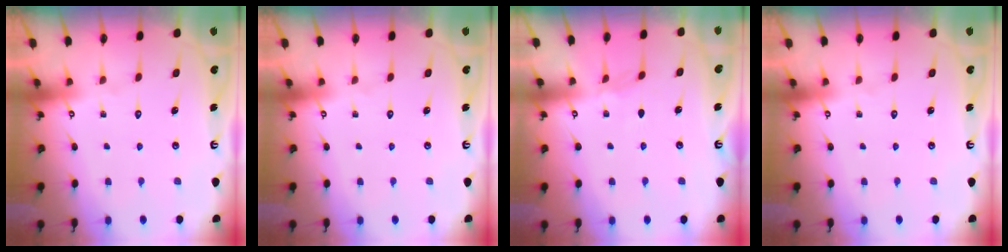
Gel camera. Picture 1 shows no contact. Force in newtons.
{"total": 0.0}
{"total": 2.5, "press": 2.5, "slide": 0.5}
{"total": 0.0}